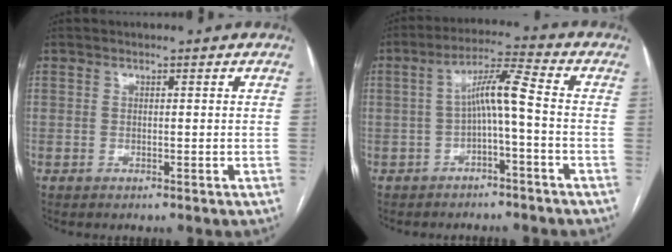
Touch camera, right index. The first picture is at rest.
{"total": 6.4, "force": [-1.1, 0.1, 6.3], "torque": [-0.113, 0.028, -0.018]}